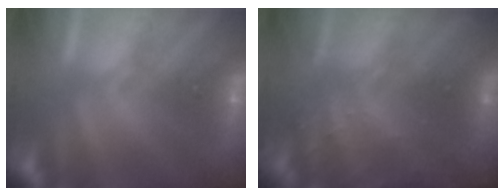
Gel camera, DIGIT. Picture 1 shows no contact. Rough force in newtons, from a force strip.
{"total": 7.7}